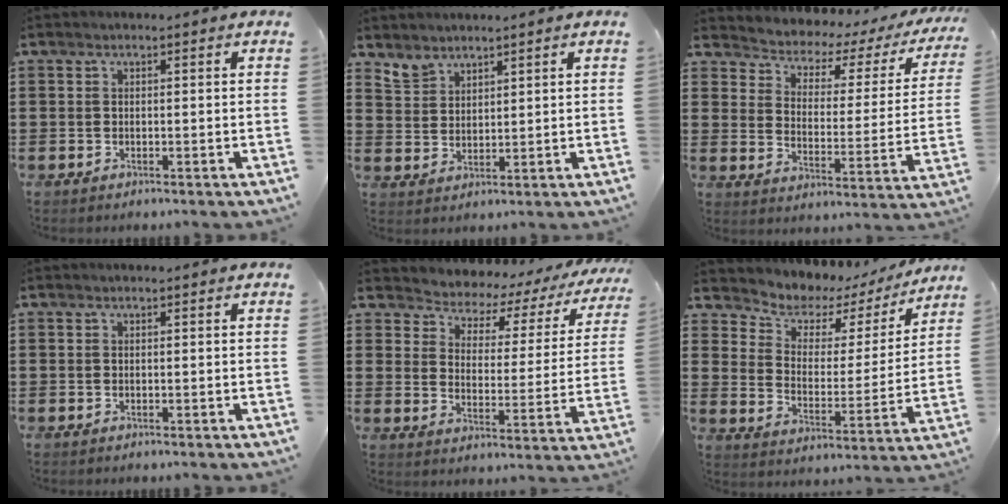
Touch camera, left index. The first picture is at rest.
{"total": 3.2, "force": [2.9, 1.4, 0.0], "torque": [-0.011, -0.001, 0.057]}
{"total": 2.7, "force": [2.2, 1.3, 0.7], "torque": [-0.035, -0.025, 0.026]}
{"total": 0.0}
{"total": 3.2, "force": [3.0, 1.1, 0.2], "torque": [-0.029, -0.032, 0.040]}
{"total": 5.1, "force": [4.4, 2.6, 0.4], "torque": [-0.035, -0.040, 0.070]}